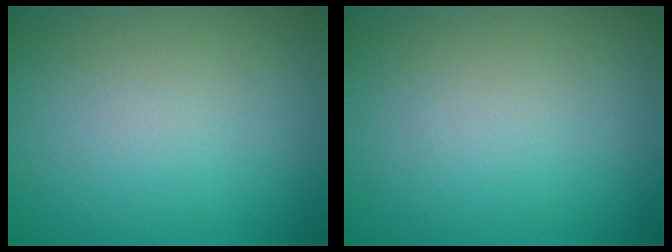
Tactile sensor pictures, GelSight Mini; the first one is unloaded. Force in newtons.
{"total": 0.0}